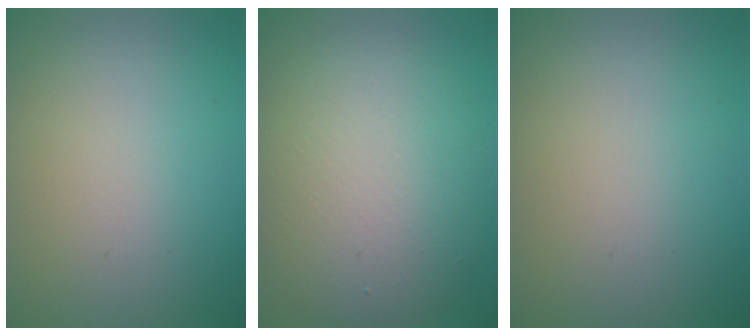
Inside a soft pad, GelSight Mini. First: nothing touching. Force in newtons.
{"total": 7.9, "press": 7.8, "slide": 0.7}
{"total": 0.0}